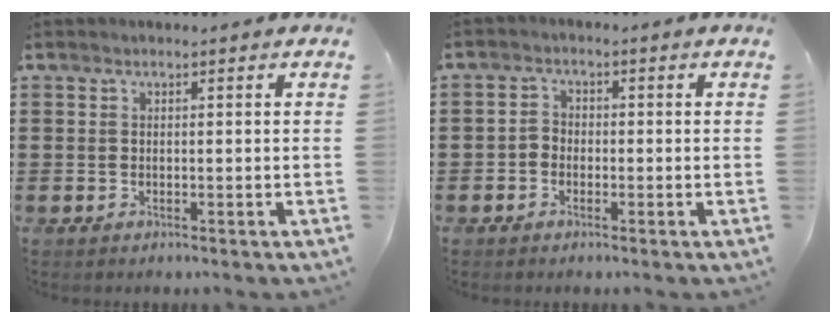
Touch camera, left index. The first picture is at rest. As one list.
[{"total": 1.9, "force": [-1.2, 1.3, 0.5], "torque": [-0.014, 0.006, -0.027]}]